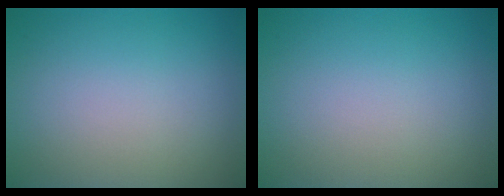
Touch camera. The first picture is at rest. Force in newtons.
{"total": 0.0}